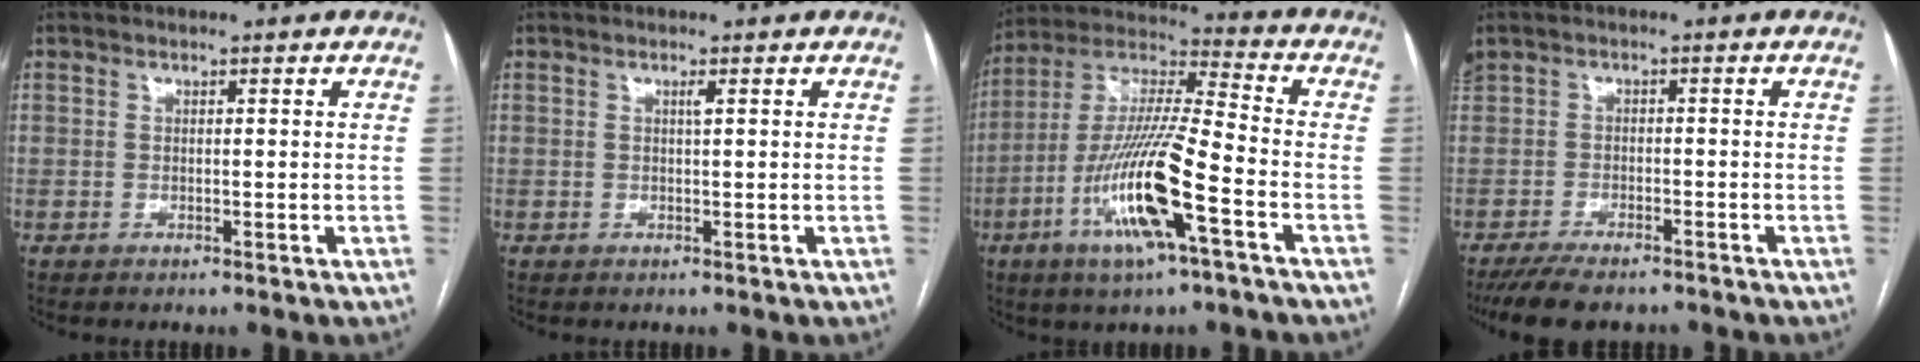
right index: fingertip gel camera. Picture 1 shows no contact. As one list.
[{"total": 0.7, "force": [0.3, -0.1, 0.6], "torque": [-0.013, 0.000, 0.006]}, {"total": 16.8, "force": [-6.5, 1.2, 15.5], "torque": [-0.312, -0.010, -0.122]}, {"total": 11.0, "force": [-8.2, 5.1, 5.2], "torque": [-0.131, -0.012, -0.124]}]